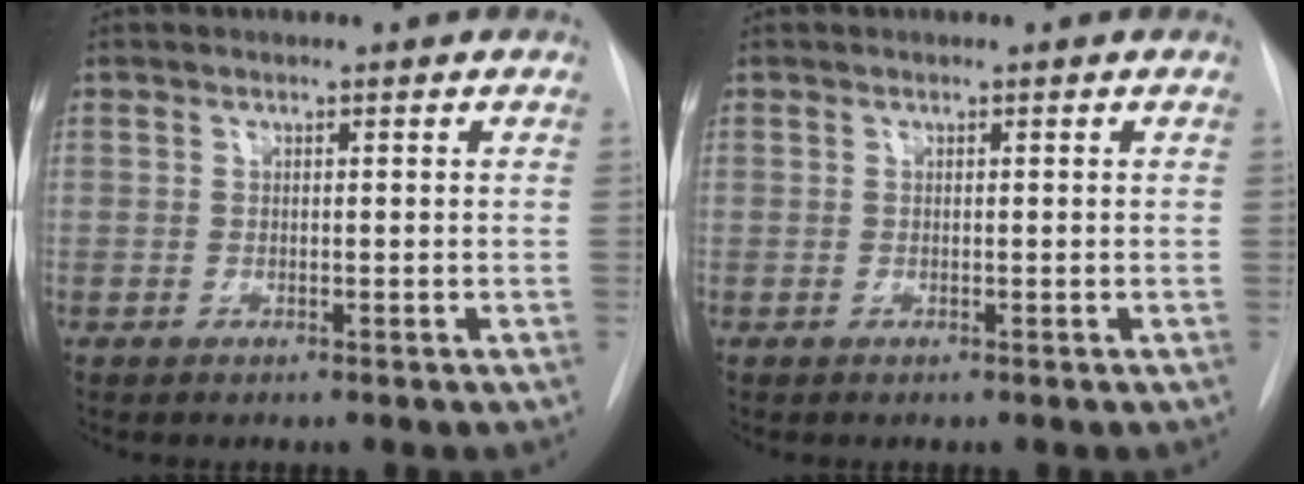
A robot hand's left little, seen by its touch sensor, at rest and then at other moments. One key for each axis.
{"total": 0.0}